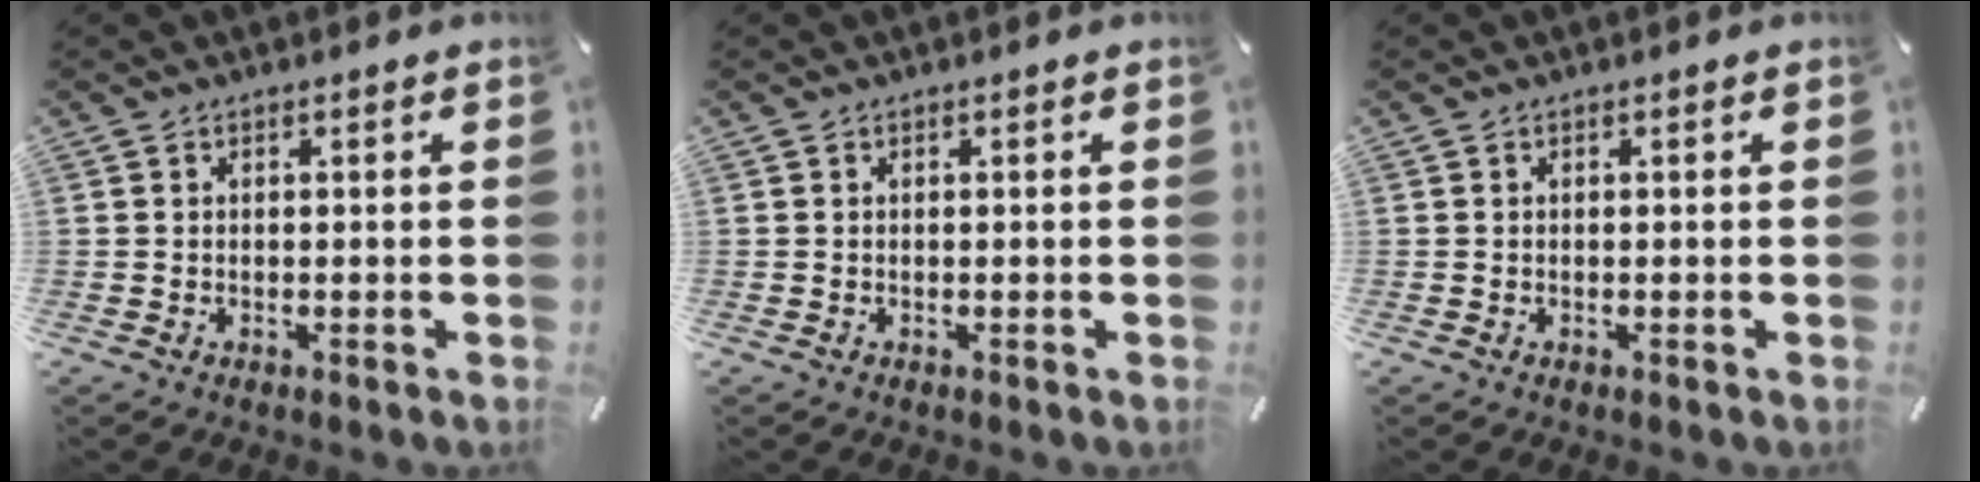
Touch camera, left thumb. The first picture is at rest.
{"total": 0.0}
{"total": 0.0}